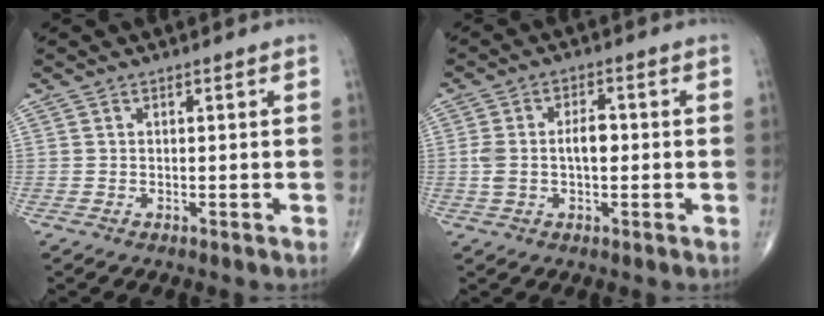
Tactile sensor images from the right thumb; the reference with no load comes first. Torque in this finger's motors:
{"motor_torque": [1.05, 1.02, 0.72, -0.20, 0.05]}